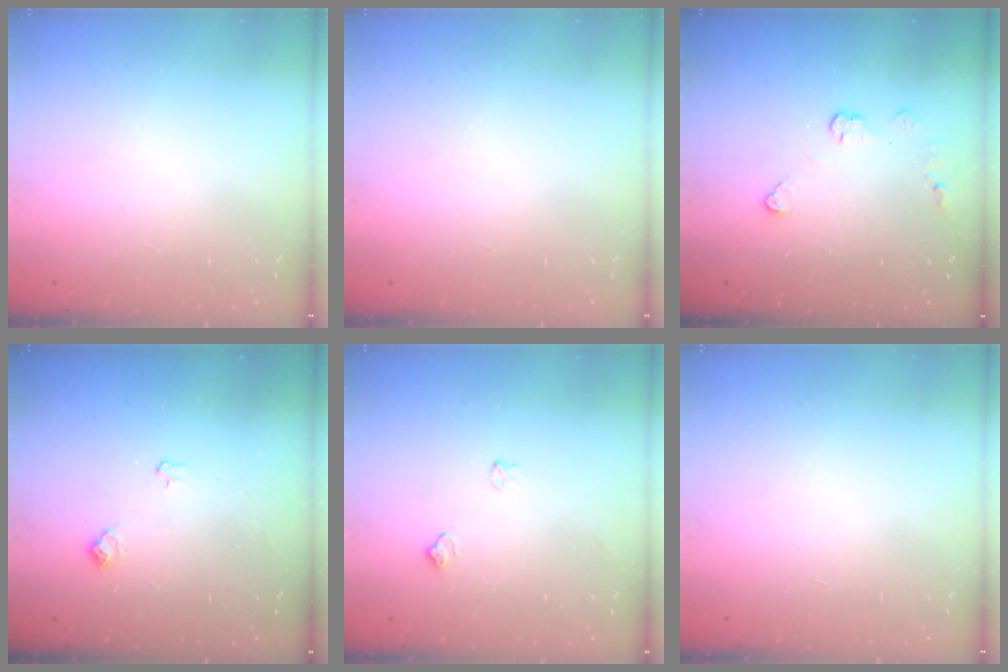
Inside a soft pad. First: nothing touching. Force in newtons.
{"total": 0.0}
{"total": 4.5, "press": 4.5, "slide": 0.6}
{"total": 7.8, "press": 7.8, "slide": 0.8}
{"total": 4.3, "press": 4.2, "slide": 0.7}
{"total": 0.0}